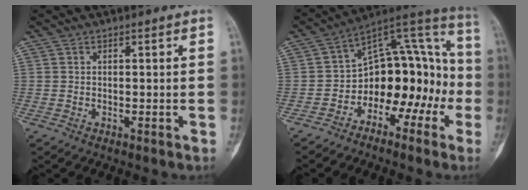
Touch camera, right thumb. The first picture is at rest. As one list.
[{"total": 15.1, "force": [-4.6, 10.0, 10.4], "torque": [-0.075, 0.101, -0.077]}]